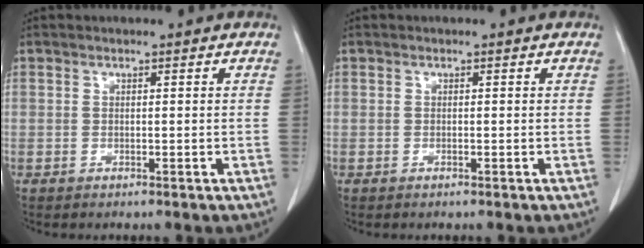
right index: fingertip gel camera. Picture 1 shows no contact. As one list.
[{"total": 0.0}]